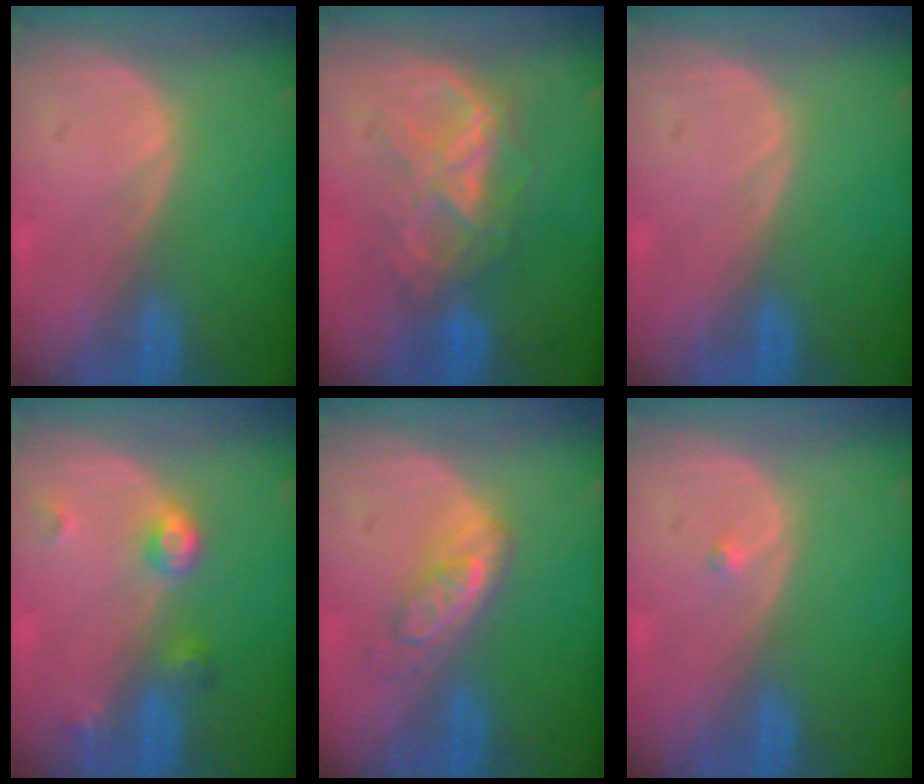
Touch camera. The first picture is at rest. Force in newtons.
{"total": 6.6, "press": 6.6, "slide": 0.3}
{"total": 0.0}
{"total": 3.9, "press": 3.6, "slide": 1.5}
{"total": 5.0, "press": 4.6, "slide": 2.0}
{"total": 0.5, "press": 0.4, "slide": 0.3}